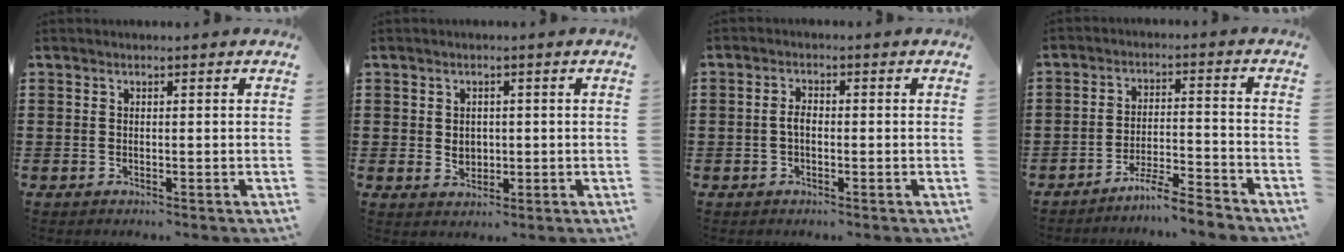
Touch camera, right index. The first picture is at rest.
{"total": 2.2, "force": [0.1, 1.9, 1.1], "torque": [-0.018, 0.005, -0.003]}
{"total": 2.0, "force": [-0.4, 1.0, 1.8], "torque": [-0.042, -0.001, -0.010]}
{"total": 5.4, "force": [-5.1, -0.2, 1.9], "torque": [-0.039, -0.004, -0.100]}